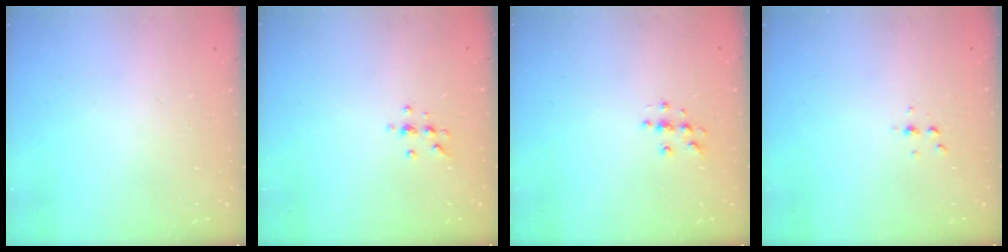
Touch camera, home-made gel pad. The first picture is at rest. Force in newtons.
{"total": 5.7, "press": 5.5, "slide": 1.6}
{"total": 4.9, "press": 4.8, "slide": 0.6}
{"total": 2.6, "press": 2.6, "slide": 0.3}